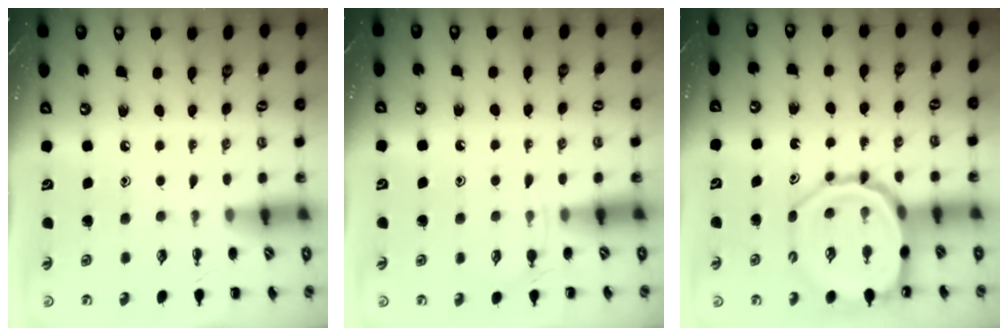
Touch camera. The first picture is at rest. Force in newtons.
{"total": 4.6, "press": 4.3, "slide": 1.6}
{"total": 14.2, "press": 13.9, "slide": 2.9}